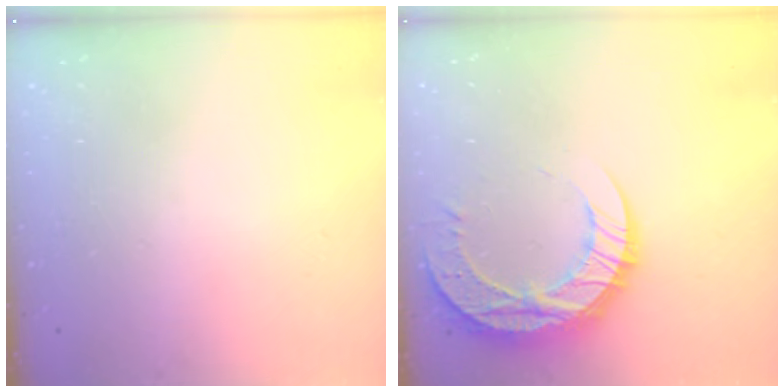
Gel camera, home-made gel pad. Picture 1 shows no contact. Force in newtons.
{"total": 13.6, "press": 13.6, "slide": 1.0}